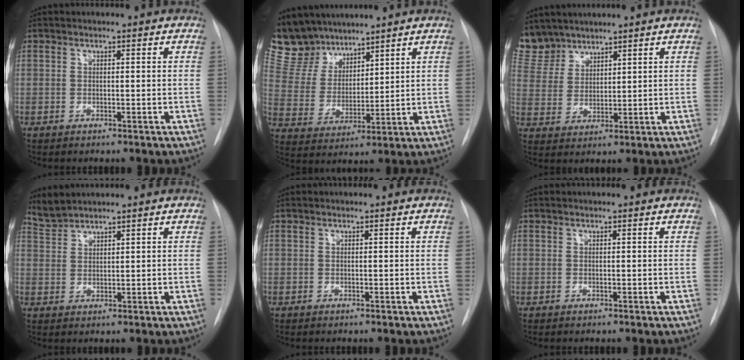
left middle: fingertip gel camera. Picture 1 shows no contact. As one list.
[{"total": 9.9, "force": [8.8, 4.4, 1.1], "torque": [-0.032, 0.011, 0.187]}, {"total": 7.3, "force": [6.6, 2.9, 0.2], "torque": [-0.006, 0.007, 0.146]}, {"total": 3.0, "force": [3.0, -0.5, 0.5], "torque": [-0.023, 0.009, 0.070]}, {"total": 0.0}, {"total": 0.0}]